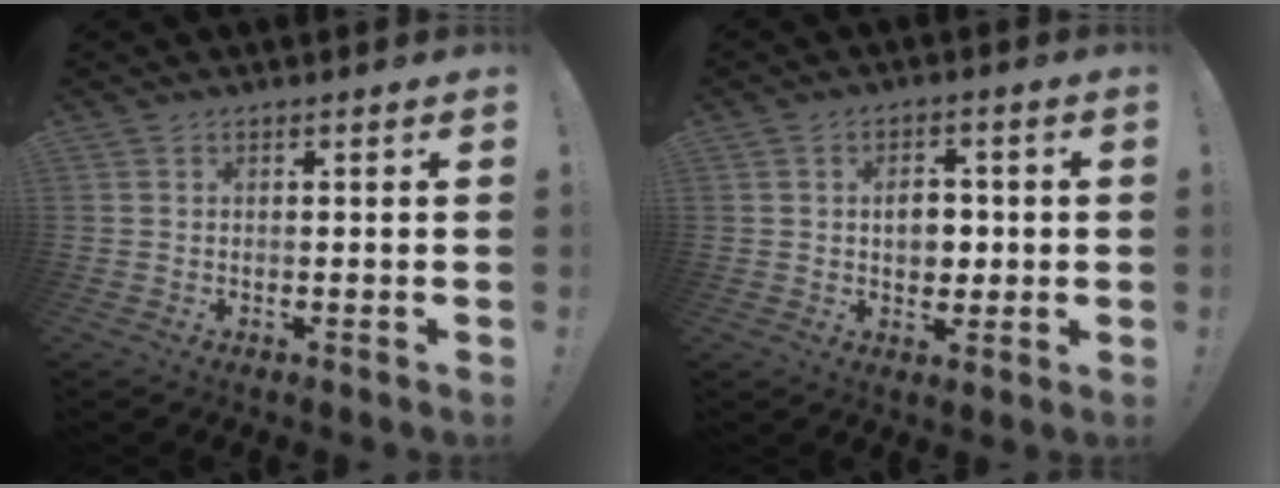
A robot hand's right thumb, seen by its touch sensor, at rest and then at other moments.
{"total": 6.9, "force": [0.3, 5.2, 4.4], "torque": [-0.052, 0.004, 0.002]}